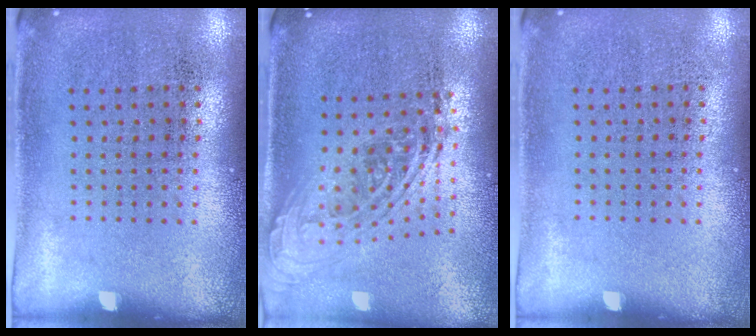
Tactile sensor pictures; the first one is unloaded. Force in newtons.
{"total": 2.2, "press": 1.6, "slide": 1.5}
{"total": 0.0}